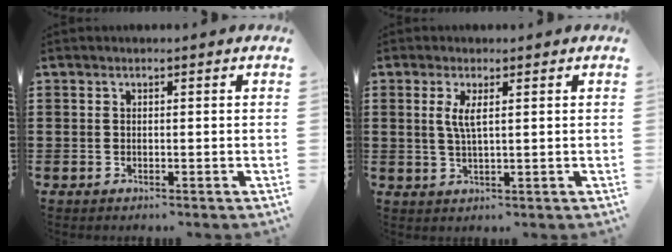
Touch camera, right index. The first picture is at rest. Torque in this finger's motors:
{"motor_torque": [0.10, -0.07, 0.09, 0.08]}